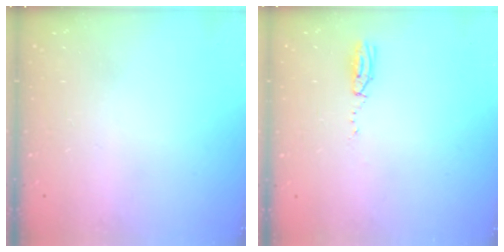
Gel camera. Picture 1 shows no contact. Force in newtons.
{"total": 3.5, "press": 2.8, "slide": 2.2}